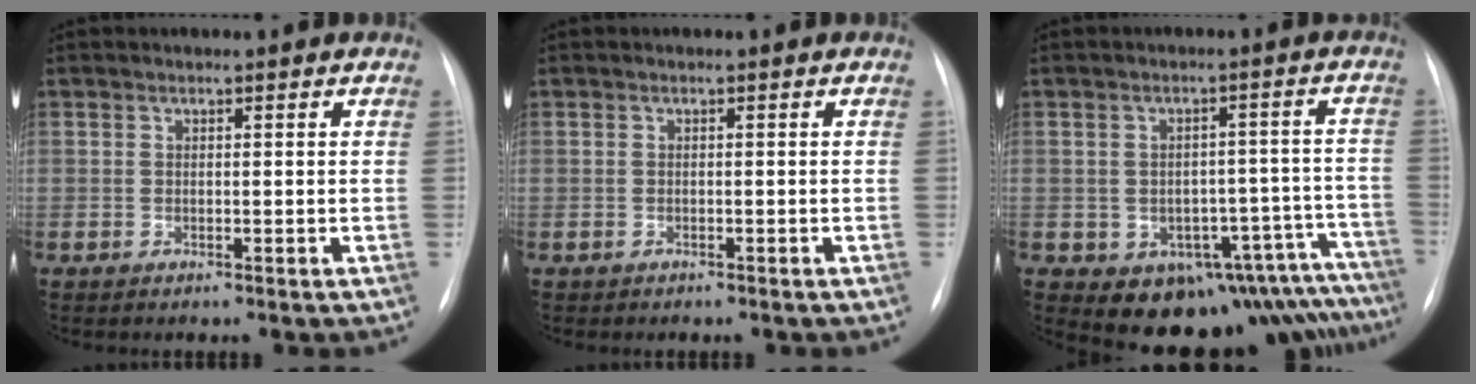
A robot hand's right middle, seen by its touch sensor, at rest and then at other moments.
{"total": 0.6, "force": [-0.4, 0.4, 0.1], "torque": [-0.012, 0.002, -0.006]}
{"total": 13.8, "force": [-10.9, 6.5, 5.4], "torque": [-0.028, 0.054, -0.122]}